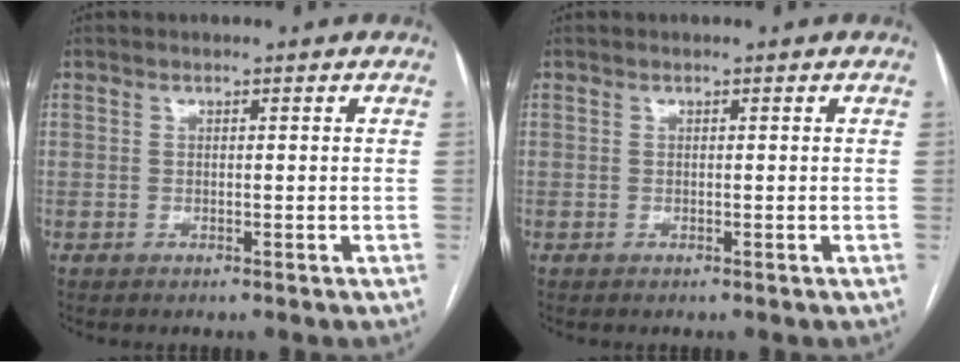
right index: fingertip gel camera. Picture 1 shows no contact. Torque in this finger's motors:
{"motor_torque": [0.00, 0.00, 0.00, 0.00]}